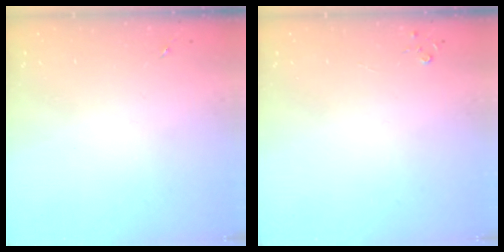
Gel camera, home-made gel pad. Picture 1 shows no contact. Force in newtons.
{"total": 2.7, "press": 2.7, "slide": 0.3}